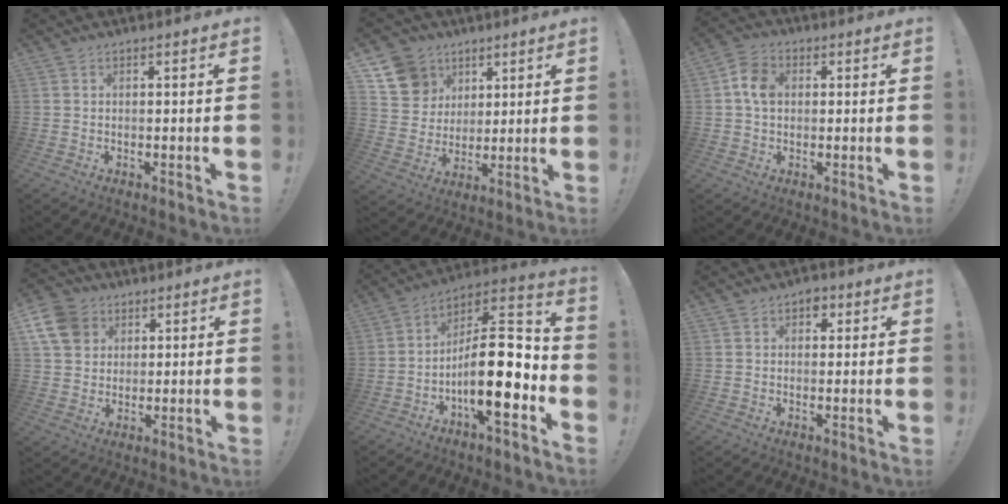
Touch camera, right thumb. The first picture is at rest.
{"total": 12.2, "force": [6.0, 10.2, 2.8], "torque": [-0.039, -0.032, 0.125]}
{"total": 7.6, "force": [0.9, 5.7, 5.0], "torque": [-0.081, 0.012, 0.018]}
{"total": 11.5, "force": [4.5, 9.6, 4.5], "torque": [-0.076, -0.021, 0.093]}
{"total": 20.2, "force": [-5.0, 7.3, 18.2], "torque": [-0.311, 0.019, -0.082]}
{"total": 3.7, "force": [1.4, 3.0, 1.6], "torque": [-0.008, -0.002, 0.020]}